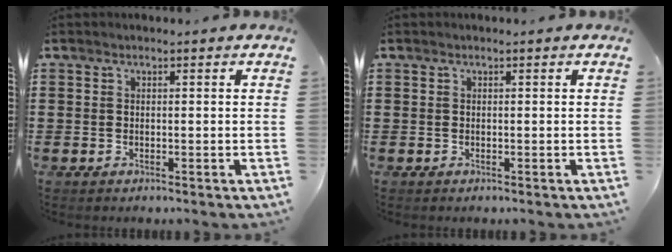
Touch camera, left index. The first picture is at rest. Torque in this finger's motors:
{"motor_torque": [0.00, 0.00, 0.00, 0.00]}